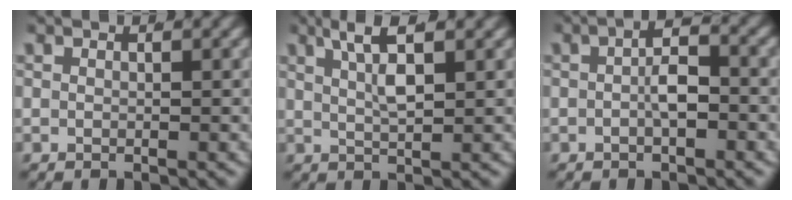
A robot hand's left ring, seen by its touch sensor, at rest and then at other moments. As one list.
[{"total": 4.5, "force": [2.7, 0.6, 3.6], "torque": [-0.060, 0.002, 0.051]}, {"total": 2.7, "force": [-0.7, 0.7, 2.5], "torque": [-0.033, 0.001, -0.013]}]